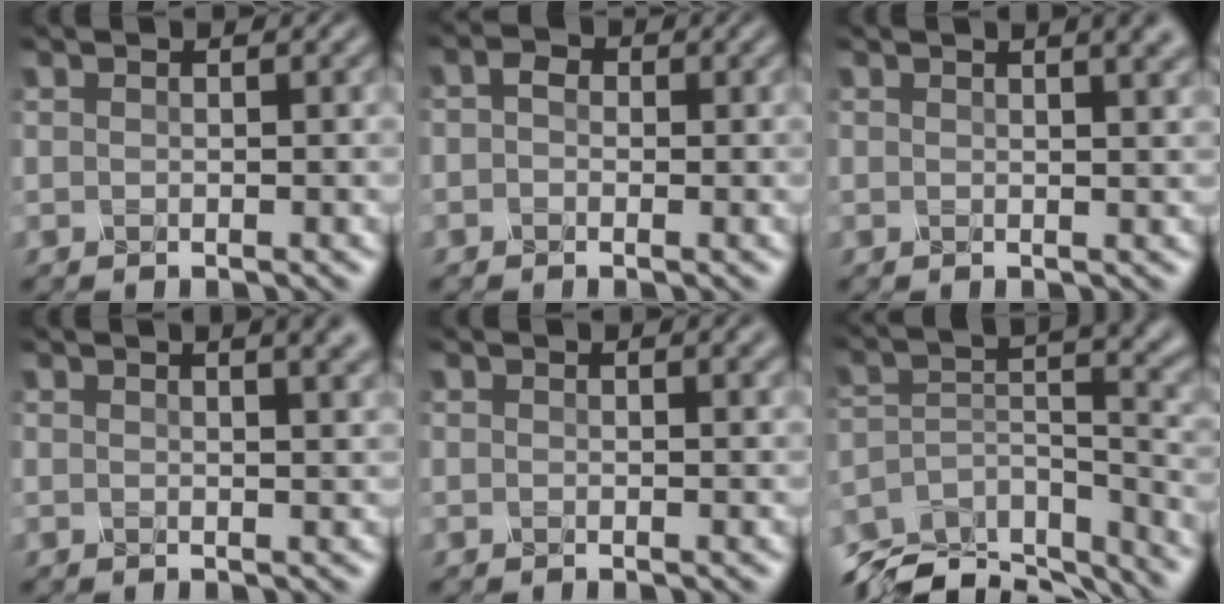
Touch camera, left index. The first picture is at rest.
{"total": 0.8, "force": [-0.4, 0.7, 0.1], "torque": [0.001, -0.005, -0.012]}
{"total": 7.0, "force": [3.8, 3.5, 4.8], "torque": [-0.004, 0.048, 0.008]}
{"total": 6.9, "force": [3.8, 3.4, 4.7], "torque": [0.000, 0.049, 0.008]}
{"total": 1.4, "force": [0.8, 0.4, 1.1], "torque": [-0.002, -0.001, 0.008]}
{"total": 11.8, "force": [-11.0, 3.2, 2.8], "torque": [-0.051, 0.004, -0.159]}